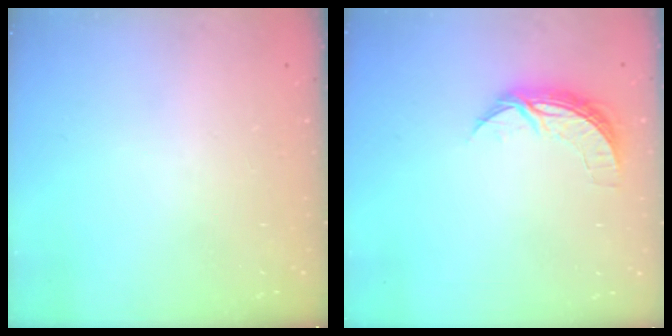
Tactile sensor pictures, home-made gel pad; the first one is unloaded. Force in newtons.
{"total": 7.2, "press": 7.2, "slide": 0.4}